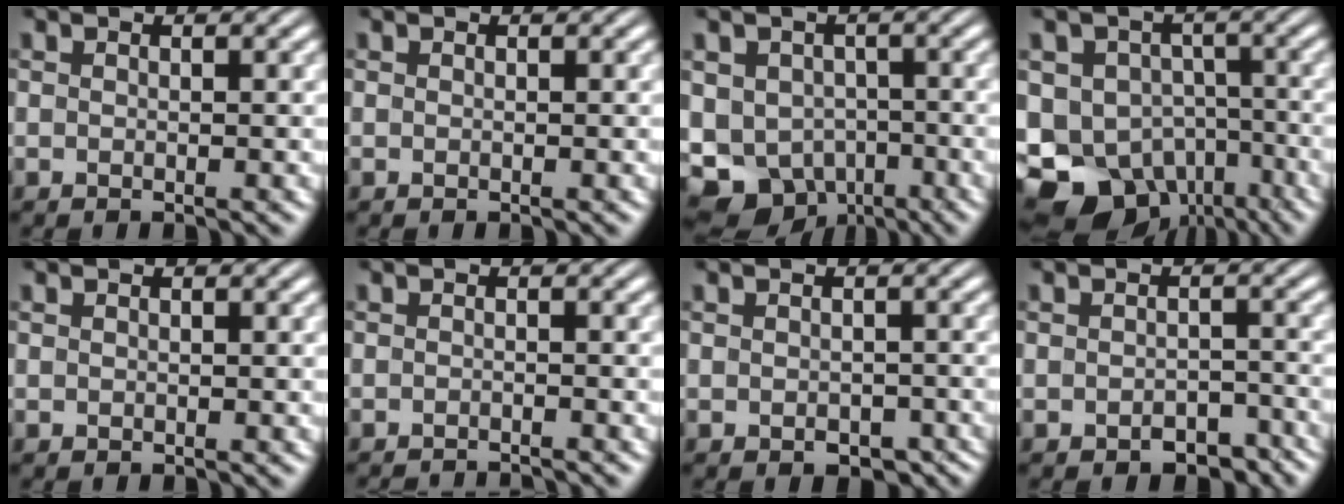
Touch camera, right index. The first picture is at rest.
{"total": 0.0}
{"total": 15.9, "force": [-6.4, 13.7, 4.8], "torque": [-0.128, -0.082, -0.095]}
{"total": 18.3, "force": [-7.3, 15.3, 7.0], "torque": [-0.165, -0.096, -0.103]}
{"total": 0.0}
{"total": 2.5, "force": [-2.5, -0.1, 0.0], "torque": [-0.004, -0.015, -0.035]}
{"total": 2.4, "force": [-2.0, 1.1, 0.8], "torque": [-0.008, -0.012, -0.027]}
{"total": 3.0, "force": [-2.8, 1.1, 0.5], "torque": [-0.002, -0.006, -0.044]}